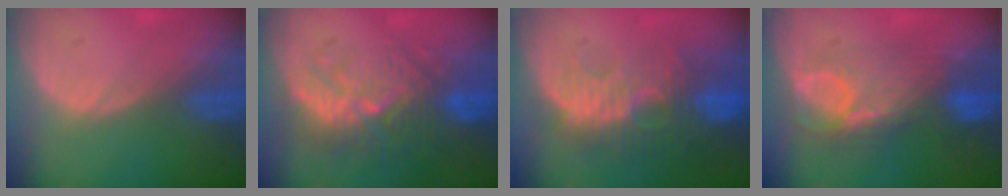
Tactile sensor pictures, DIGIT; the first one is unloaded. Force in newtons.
{"total": 9.6, "press": 9.0, "slide": 3.1}
{"total": 10.9, "press": 9.4, "slide": 5.4}
{"total": 7.8, "press": 7.6, "slide": 1.8}